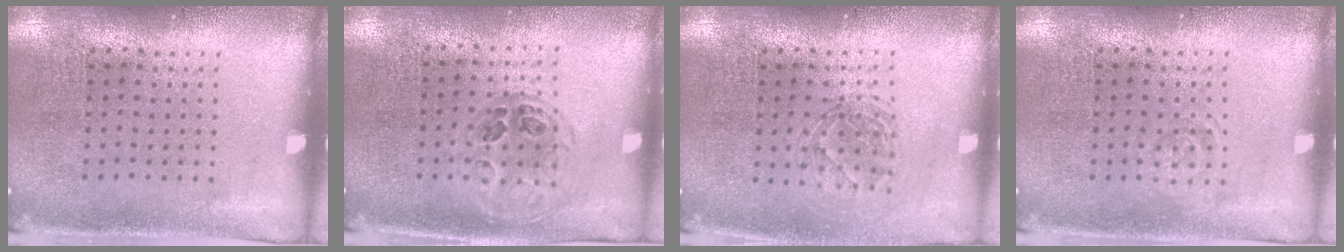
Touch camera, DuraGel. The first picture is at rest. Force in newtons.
{"total": 1.0, "press": 1.0, "slide": 0.2}
{"total": 1.3, "press": 1.2, "slide": 0.6}
{"total": 1.0, "press": 1.0, "slide": 0.2}